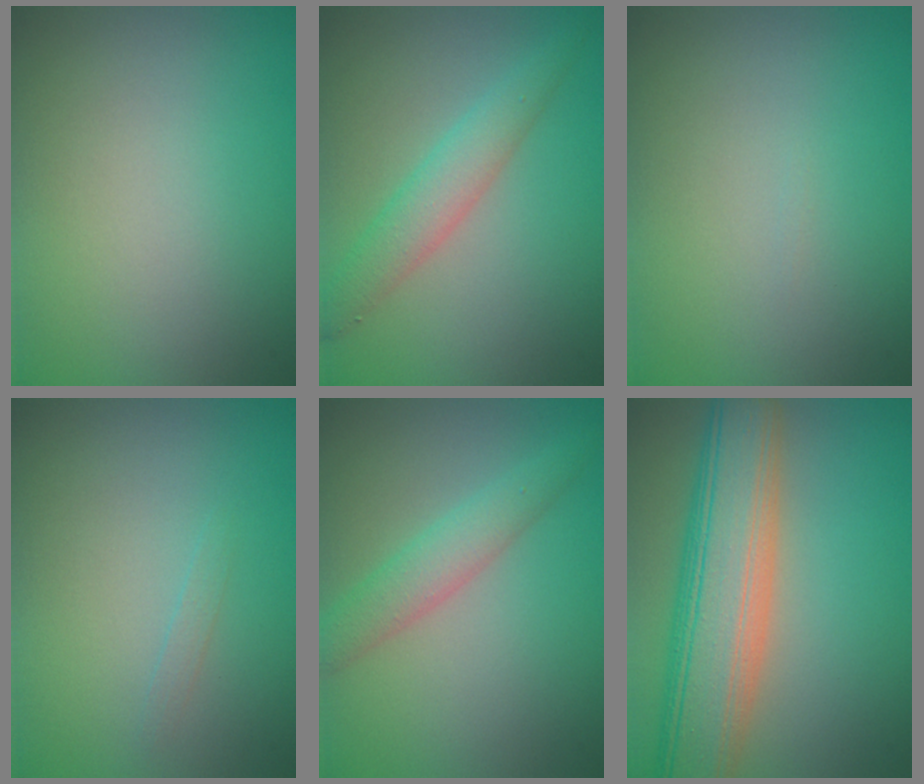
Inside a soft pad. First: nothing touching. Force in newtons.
{"total": 3.1, "press": 3.1, "slide": 0.1}
{"total": 0.0}
{"total": 0.5, "press": 0.5, "slide": 0.1}
{"total": 2.9, "press": 2.9, "slide": 0.1}
{"total": 9.7, "press": 9.6, "slide": 0.8}